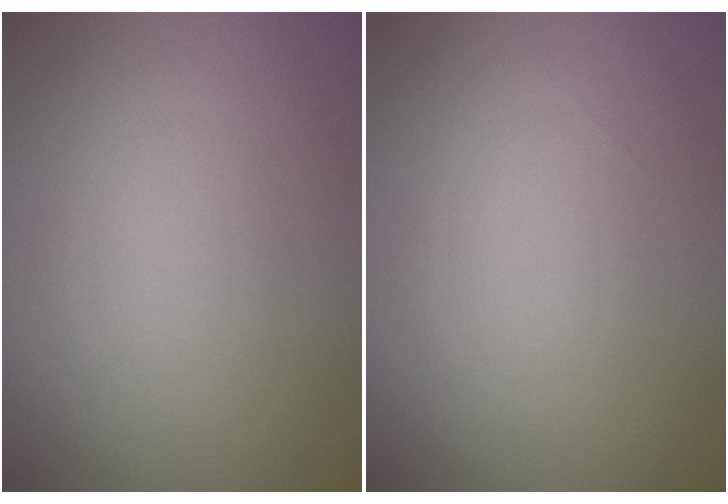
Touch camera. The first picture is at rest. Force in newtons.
{"total": 0.0}